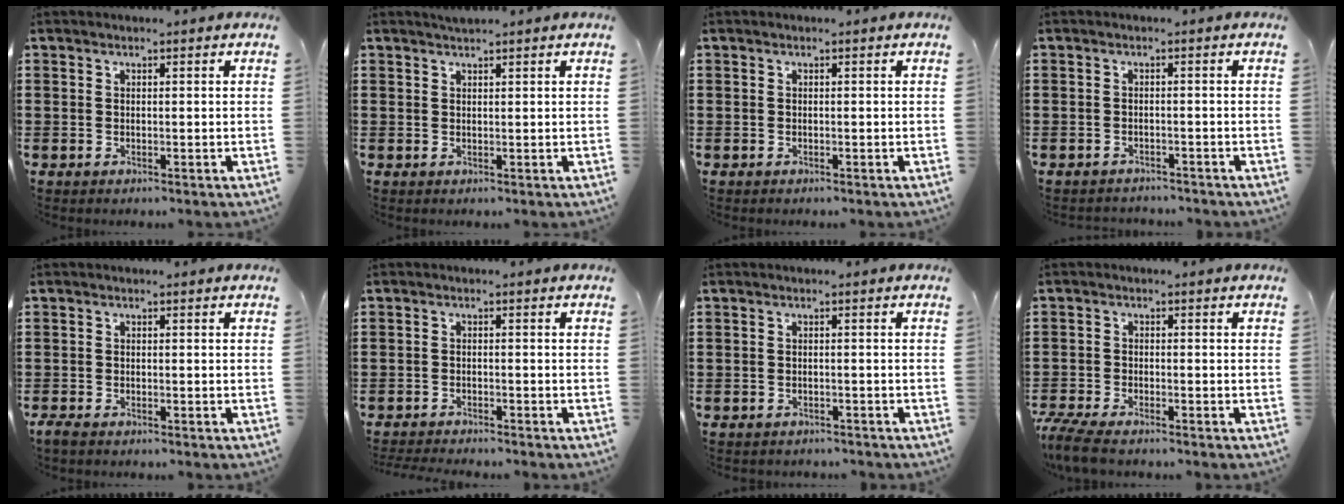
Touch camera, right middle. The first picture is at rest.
{"total": 1.0, "force": [0.9, 0.1, 0.2], "torque": [-0.005, 0.001, 0.017]}
{"total": 0.0}
{"total": 1.3, "force": [-1.3, 0.2, 0.0], "torque": [-0.004, 0.001, -0.028]}
{"total": 1.0, "force": [-0.8, 0.3, 0.5], "torque": [-0.019, -0.005, -0.017]}
{"total": 1.7, "force": [-1.7, 0.0, 0.1], "torque": [-0.005, 0.000, -0.036]}
{"total": 0.9, "force": [-0.8, 0.1, -0.1], "torque": [-0.001, 0.001, -0.019]}
{"total": 3.8, "force": [-3.4, 0.2, 1.6], "torque": [-0.053, -0.014, -0.074]}